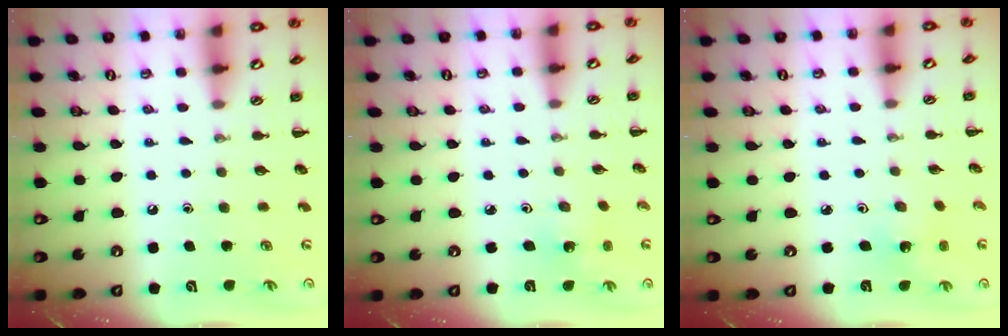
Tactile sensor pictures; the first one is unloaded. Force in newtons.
{"total": 1.6, "press": 1.5, "slide": 0.6}
{"total": 2.0, "press": 1.9, "slide": 0.7}